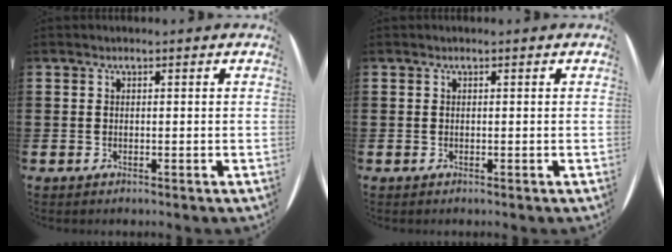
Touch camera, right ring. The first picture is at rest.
{"total": 0.0}